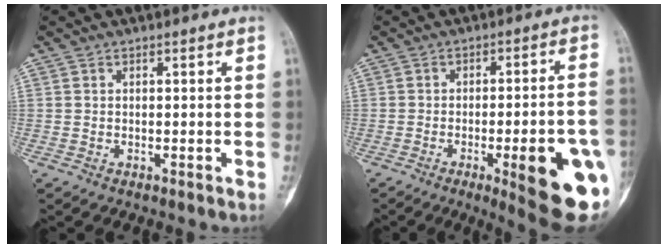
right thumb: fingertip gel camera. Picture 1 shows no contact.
{"total": 17.2, "force": [-5.6, 3.7, 15.8], "torque": [-0.159, 0.011, -0.059]}